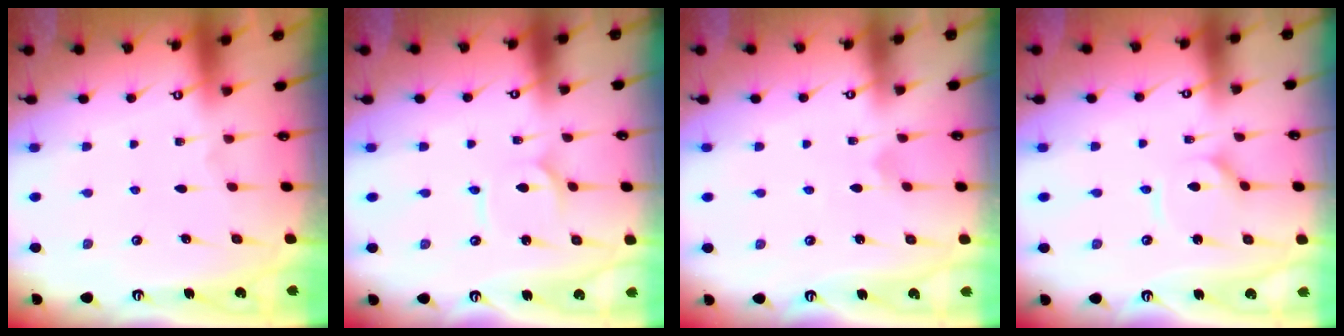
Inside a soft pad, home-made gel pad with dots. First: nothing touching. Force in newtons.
{"total": 2.1, "press": 2.1, "slide": 0.3}
{"total": 2.4, "press": 2.4, "slide": 0.1}
{"total": 2.4, "press": 2.4, "slide": 0.3}